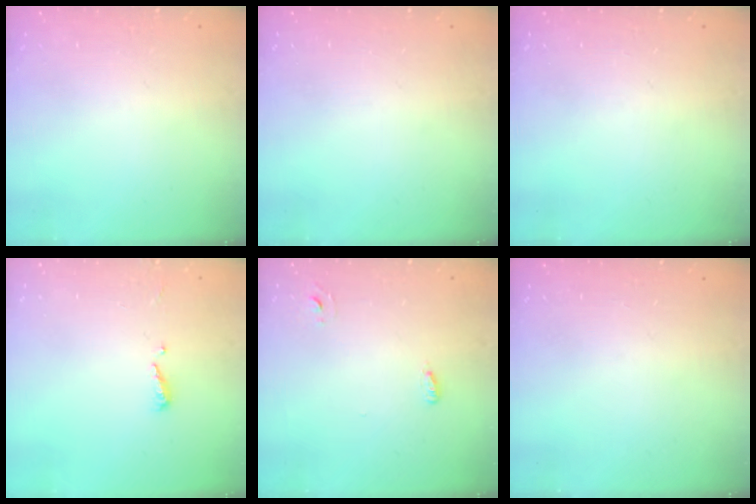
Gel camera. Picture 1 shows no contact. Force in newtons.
{"total": 0.0}
{"total": 0.0}
{"total": 4.9, "press": 4.8, "slide": 0.4}
{"total": 2.6, "press": 2.5, "slide": 0.6}
{"total": 0.0}